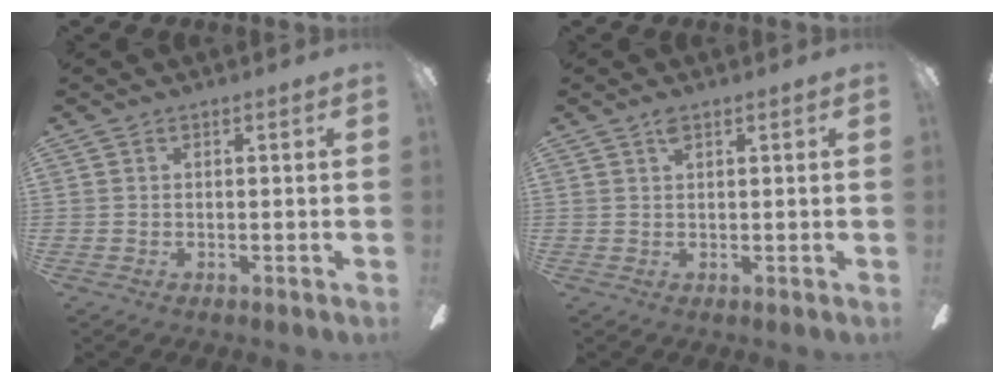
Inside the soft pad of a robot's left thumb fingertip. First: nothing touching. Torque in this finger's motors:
{"motor_torque": [0.71, 0.24, 0.75, -0.65, 0.00]}